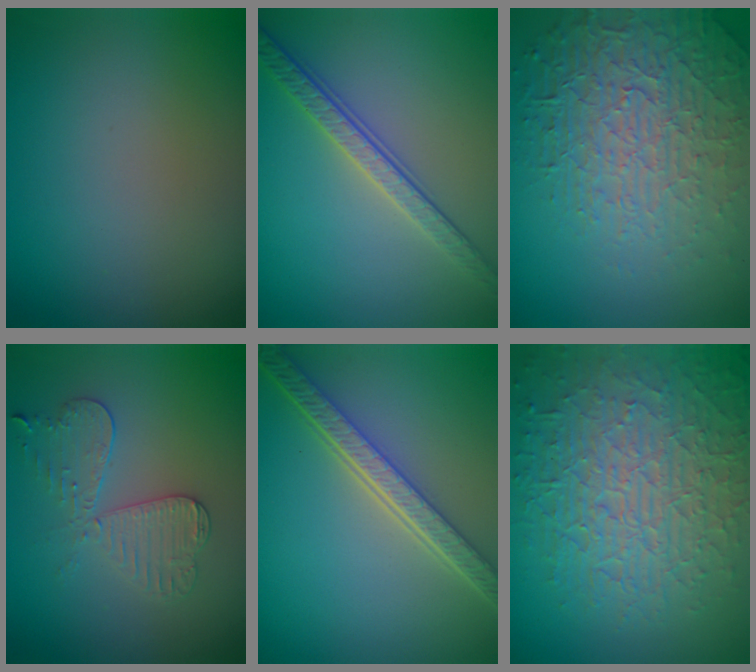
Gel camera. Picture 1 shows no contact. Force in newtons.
{"total": 3.6, "press": 3.3, "slide": 1.6}
{"total": 7.4, "press": 5.3, "slide": 5.1}
{"total": 4.0, "press": 3.4, "slide": 2.0}
{"total": 5.4, "press": 4.1, "slide": 3.4}
{"total": 9.6, "press": 6.4, "slide": 7.1}